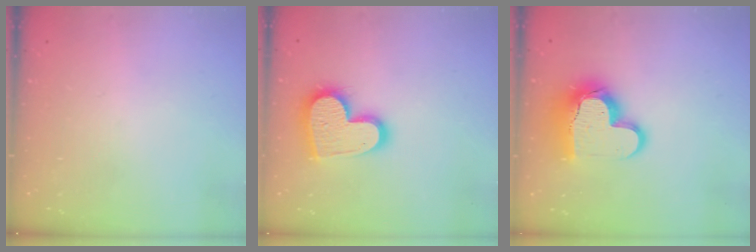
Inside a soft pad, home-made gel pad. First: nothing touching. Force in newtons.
{"total": 16.9, "press": 16.8, "slide": 1.3}
{"total": 15.5, "press": 15.4, "slide": 1.8}